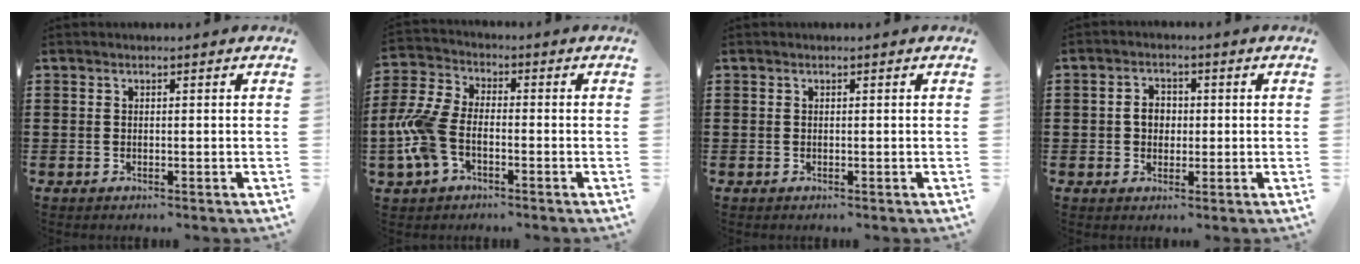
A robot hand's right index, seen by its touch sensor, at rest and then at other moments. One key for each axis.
{"total": 7.8, "fx": -2.5, "fy": 4.5, "fz": 5.8, "tx": -0.164, "ty": -0.005, "tz": -0.056}
{"total": 0.0}
{"total": 2.7, "fx": 0.0, "fy": 2.1, "fz": 1.7, "tx": -0.038, "ty": 0.009, "tz": -0.002}